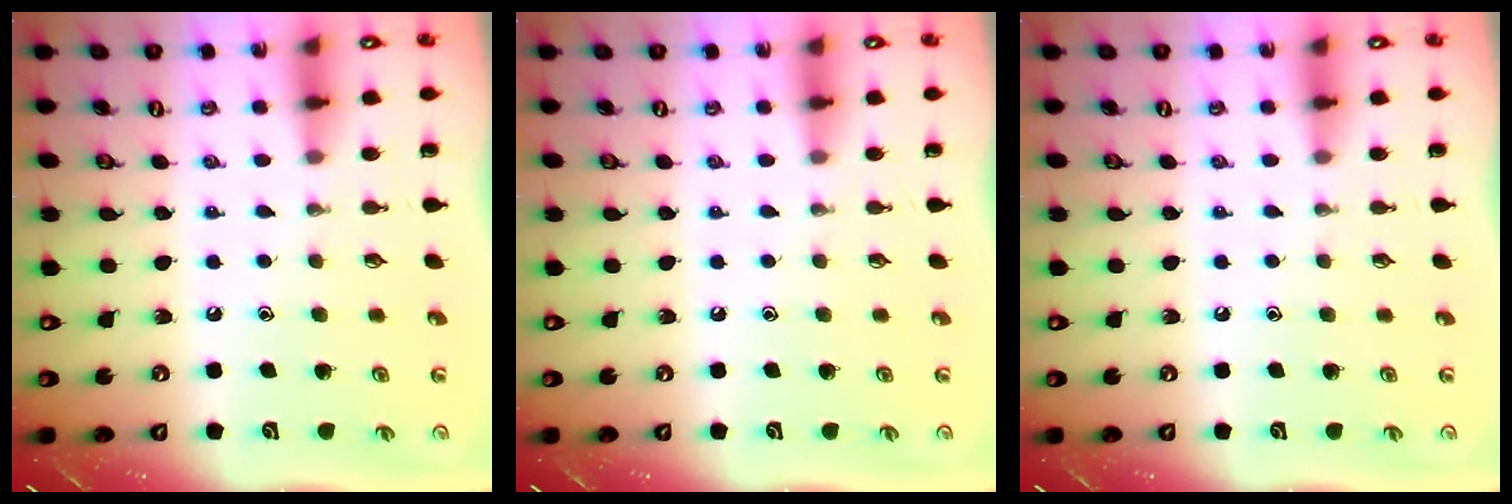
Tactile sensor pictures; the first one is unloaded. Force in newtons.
{"total": 0.0}
{"total": 0.0}